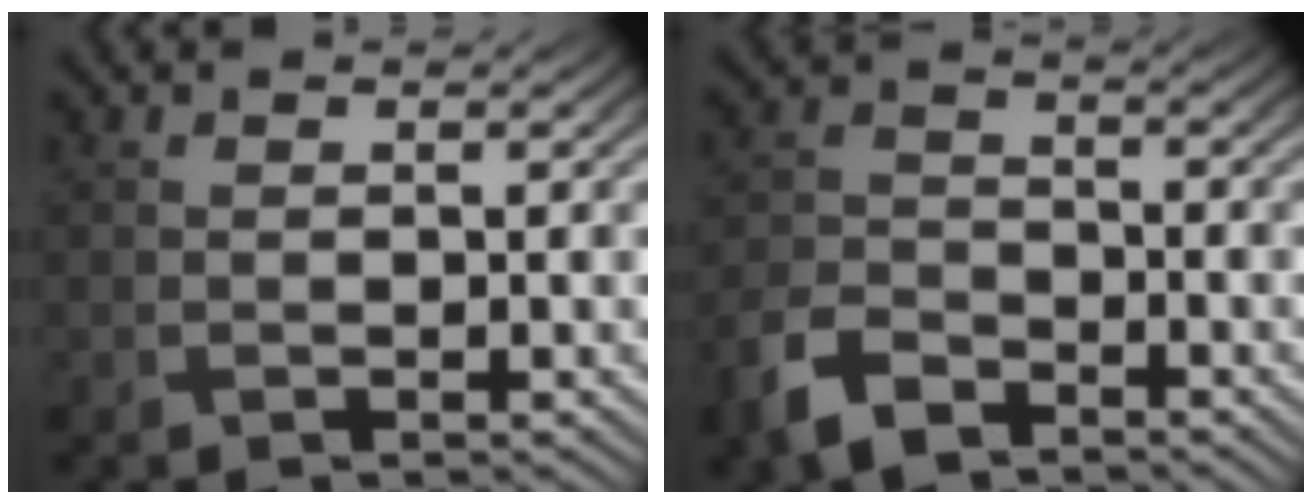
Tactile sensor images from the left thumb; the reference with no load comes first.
{"total": 6.5, "force": [-4.7, 3.3, 3.2], "torque": [-0.077, -0.010, -0.107]}